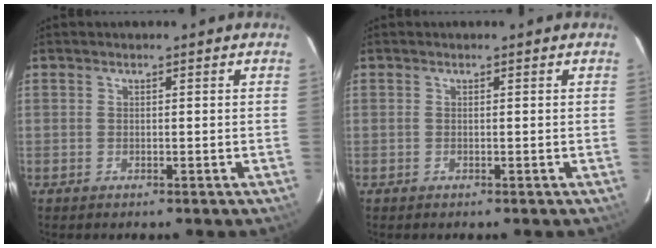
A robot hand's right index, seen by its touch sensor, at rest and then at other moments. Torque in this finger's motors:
{"motor_torque": [-0.14, 0.12, 0.03, 0.01]}